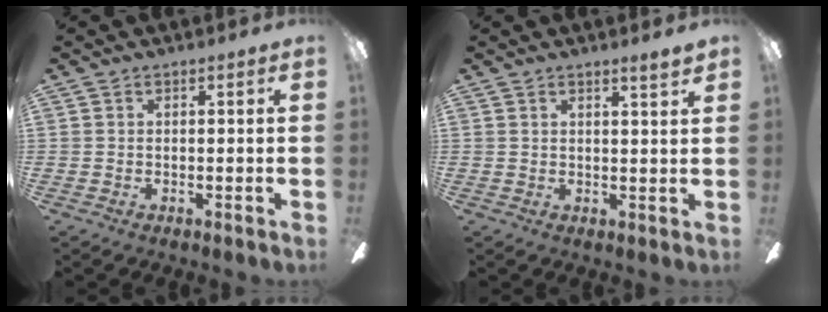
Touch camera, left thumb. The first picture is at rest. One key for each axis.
{"total": 2.7, "fx": 2.3, "fy": -0.3, "fz": 1.4, "tx": -0.016, "ty": -0.017, "tz": 0.037}